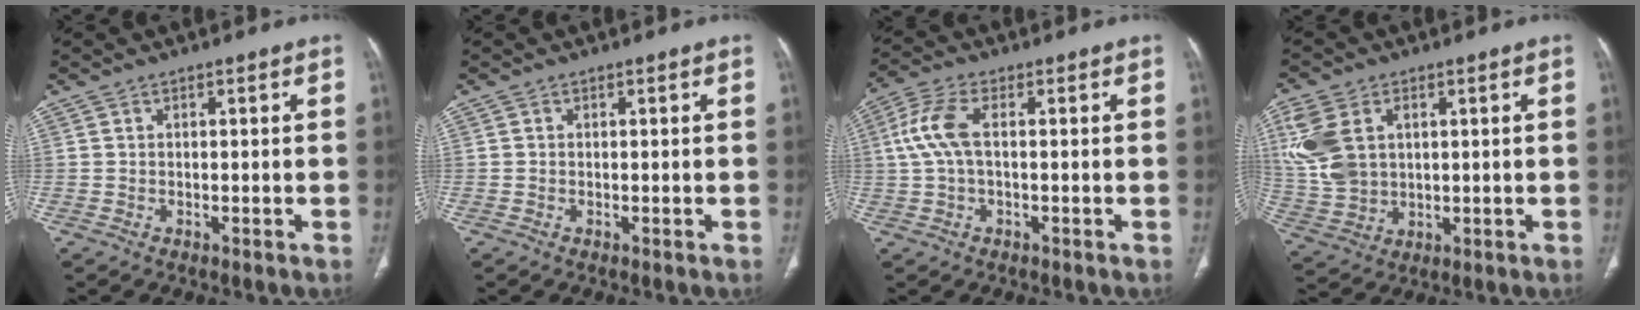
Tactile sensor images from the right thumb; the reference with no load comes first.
{"total": 0.0}
{"total": 7.0, "force": [0.7, 3.1, 6.2], "torque": [-0.159, 0.018, 0.011]}
{"total": 12.2, "force": [3.5, 8.4, 8.1], "torque": [-0.180, -0.001, 0.081]}